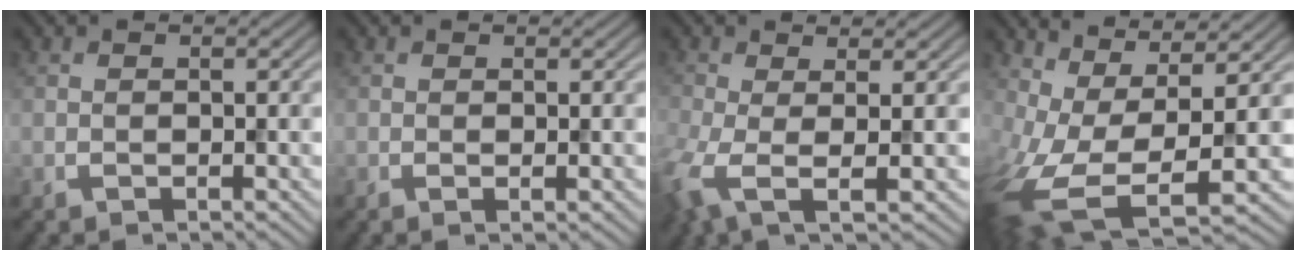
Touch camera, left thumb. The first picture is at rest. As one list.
[{"total": 0.6, "force": [0.1, 0.2, 0.6], "torque": [-0.006, -0.001, 0.003]}, {"total": 4.7, "force": [-1.0, 1.6, 4.3], "torque": [-0.097, -0.019, -0.018]}, {"total": 12.6, "force": [-2.1, 5.1, 11.4], "torque": [-0.248, -0.038, -0.013]}]